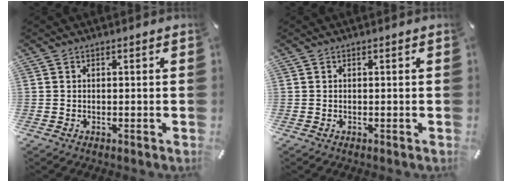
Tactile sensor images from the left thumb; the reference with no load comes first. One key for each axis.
{"total": 0.0}